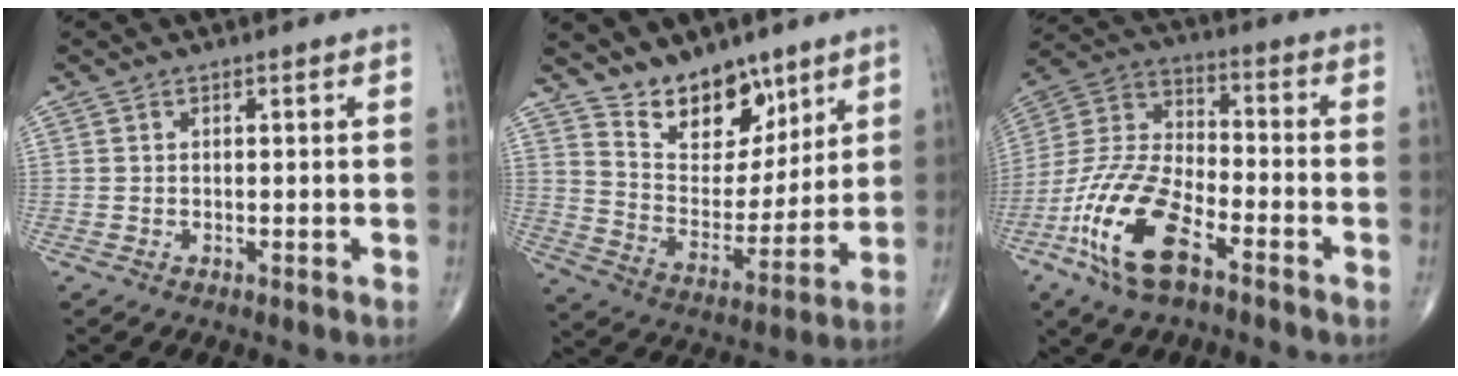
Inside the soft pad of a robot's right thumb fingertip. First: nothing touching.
{"total": 13.4, "force": [9.8, 7.1, 5.8], "torque": [-0.050, -0.078, 0.183]}
{"total": 16.9, "force": [-8.7, 6.9, 12.8], "torque": [-0.269, 0.038, -0.171]}